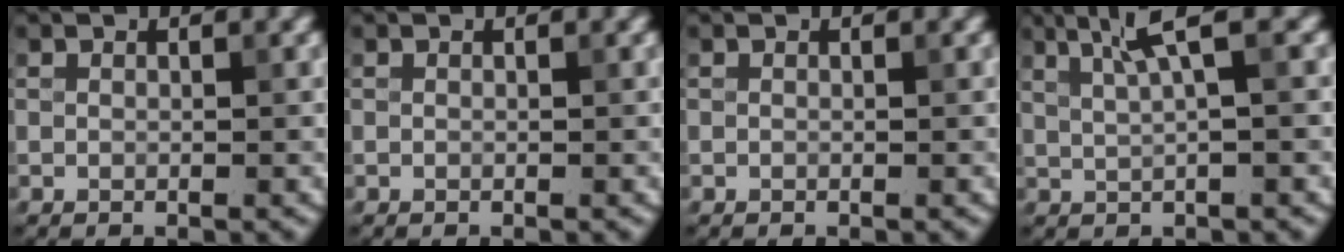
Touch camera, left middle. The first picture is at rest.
{"total": 0.0}
{"total": 0.0}
{"total": 3.3, "force": [1.2, 0.4, 3.0], "torque": [-0.058, 0.008, 0.028]}